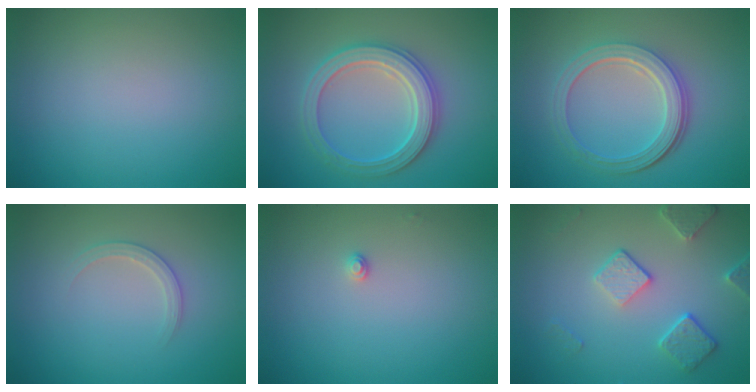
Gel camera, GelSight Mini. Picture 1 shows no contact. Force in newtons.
{"total": 5.2, "press": 5.1, "slide": 0.8}
{"total": 5.1, "press": 3.7, "slide": 3.5}
{"total": 1.6, "press": 1.6, "slide": 0.1}
{"total": 0.8, "press": 0.8, "slide": 0.0}
{"total": 3.9, "press": 3.1, "slide": 2.4}